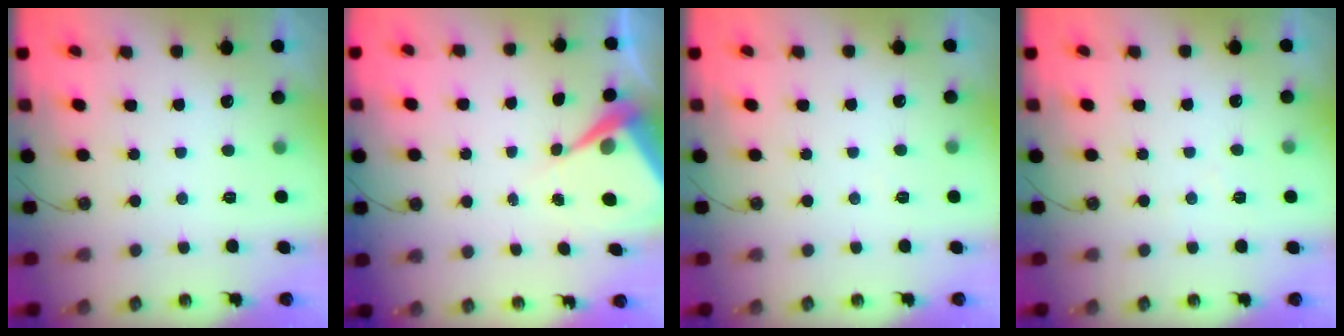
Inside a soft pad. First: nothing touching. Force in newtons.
{"total": 6.5, "press": 6.5, "slide": 0.3}
{"total": 2.6, "press": 2.5, "slide": 0.5}
{"total": 3.8, "press": 3.7, "slide": 0.6}